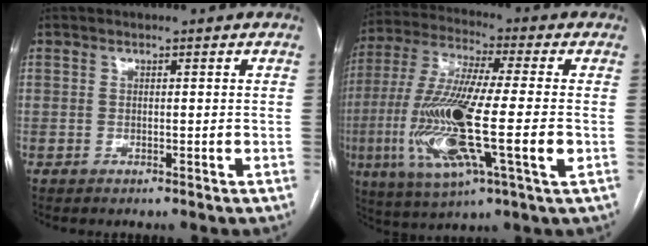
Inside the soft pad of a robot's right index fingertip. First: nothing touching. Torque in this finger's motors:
{"motor_torque": [2.14, 0.00, 1.05, 0.21]}